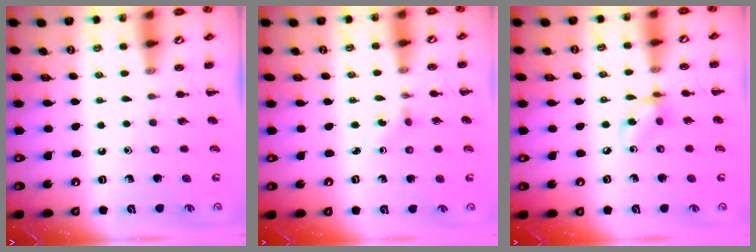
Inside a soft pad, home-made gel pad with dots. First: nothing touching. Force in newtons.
{"total": 2.4, "press": 2.2, "slide": 0.9}
{"total": 7.0, "press": 6.9, "slide": 0.3}